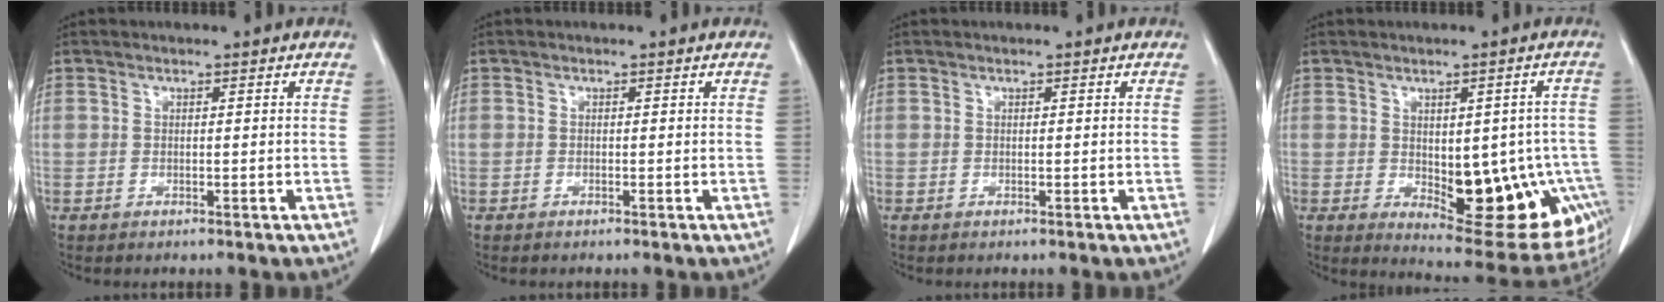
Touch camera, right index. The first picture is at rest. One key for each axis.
{"total": 0.0}
{"total": 0.0}
{"total": 16.8, "fx": -4.1, "fy": 7.3, "fz": 14.6, "tx": -0.130, "ty": 0.010, "tz": -0.028}